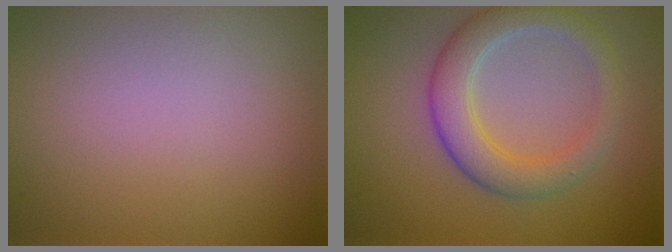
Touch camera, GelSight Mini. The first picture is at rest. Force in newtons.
{"total": 4.4, "press": 4.4, "slide": 0.3}